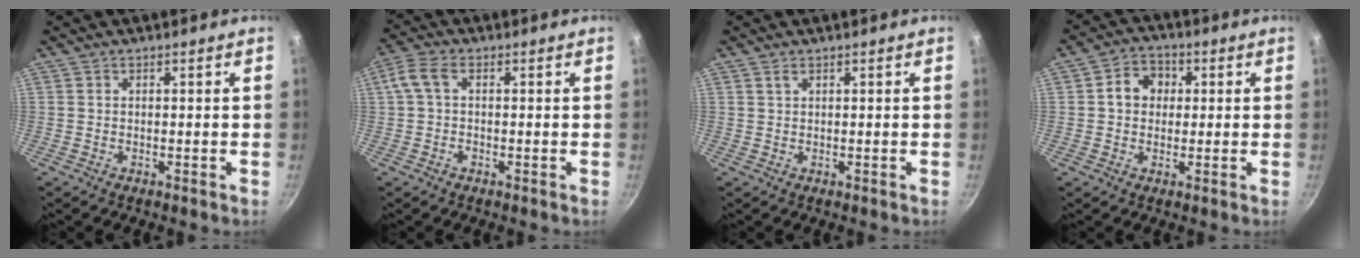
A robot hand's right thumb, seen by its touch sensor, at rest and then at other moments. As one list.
[{"total": 4.7, "force": [0.2, 3.2, 3.4], "torque": [-0.076, 0.015, -0.006]}, {"total": 0.9, "force": [0.6, 0.4, 0.6], "torque": [-0.010, -0.001, 0.012]}, {"total": 6.4, "force": [1.0, 5.4, 3.3], "torque": [-0.024, 0.012, 0.005]}]